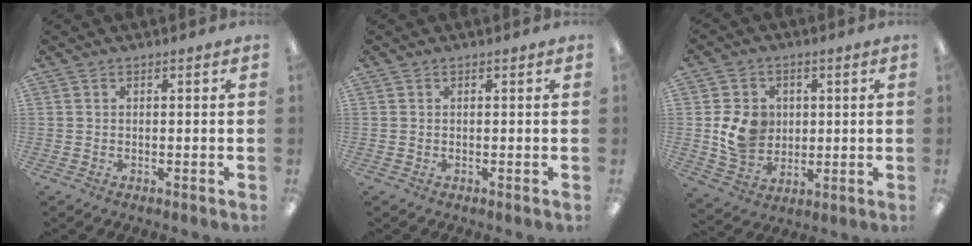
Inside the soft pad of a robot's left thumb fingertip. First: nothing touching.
{"total": 0.0}
{"total": 9.8, "force": [1.0, 8.5, 4.7], "torque": [-0.092, 0.009, 0.027]}